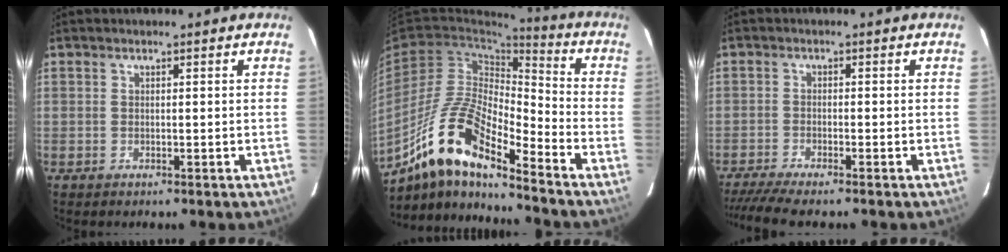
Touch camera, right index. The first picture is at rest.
{"total": 14.0, "force": [-10.3, 2.8, 9.1], "torque": [-0.180, 0.015, -0.186]}
{"total": 7.1, "force": [-6.1, -0.1, 3.7], "torque": [-0.059, -0.016, -0.102]}